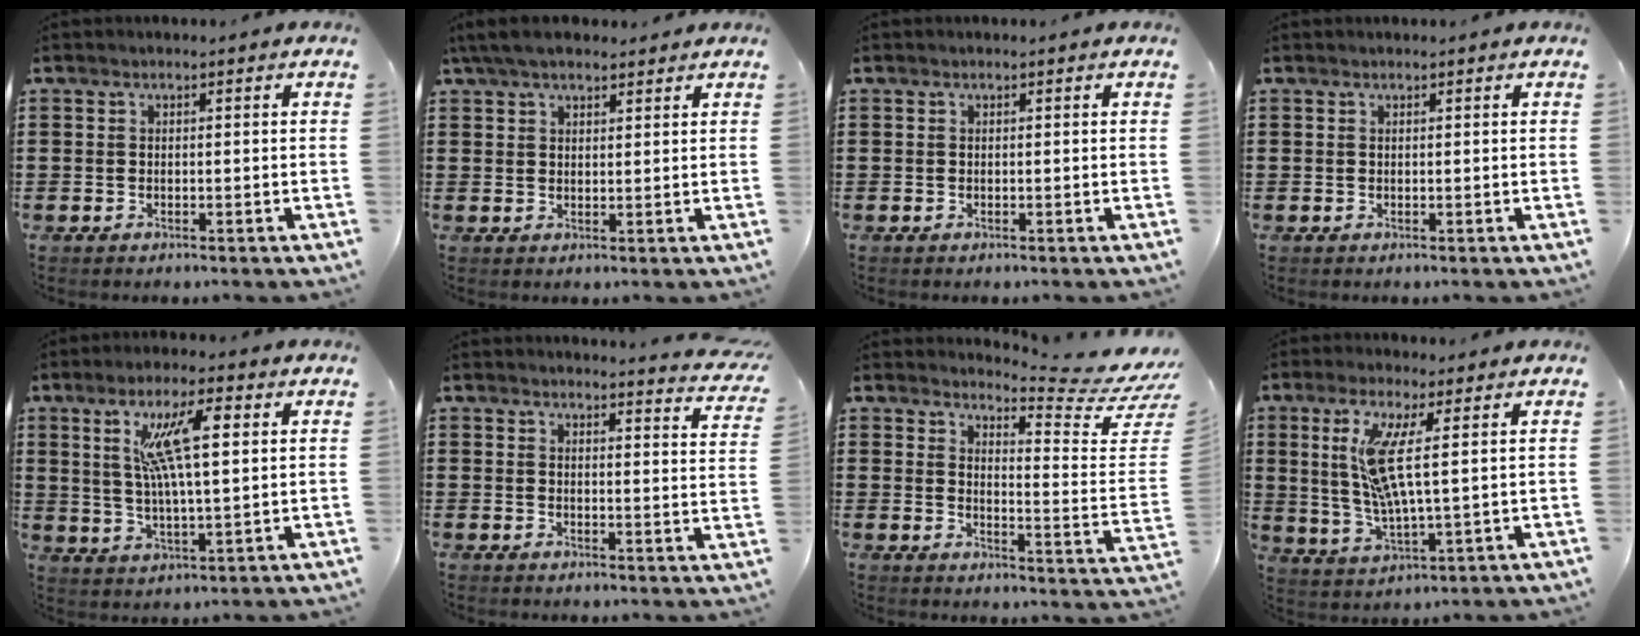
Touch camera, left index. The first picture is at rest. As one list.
[{"total": 4.5, "force": [3.7, 1.4, 2.2], "torque": [-0.053, 0.000, 0.070]}, {"total": 0.0}, {"total": 0.0}, {"total": 10.7, "force": [3.9, 2.8, 9.6], "torque": [-0.179, 0.007, 0.063]}, {"total": 3.1, "force": [3.0, -0.3, 0.6], "torque": [-0.011, -0.022, 0.049]}, {"total": 5.6, "force": [5.0, 0.3, 2.5], "torque": [-0.043, -0.057, 0.078]}, {"total": 9.4, "force": [2.8, 1.5, 8.9], "torque": [-0.191, -0.007, 0.045]}]